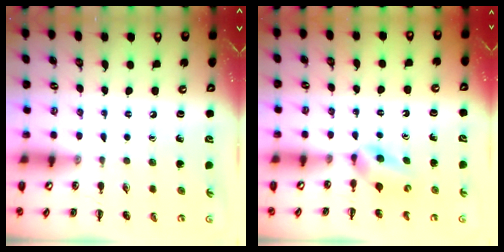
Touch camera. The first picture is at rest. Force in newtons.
{"total": 2.8, "press": 2.5, "slide": 1.3}